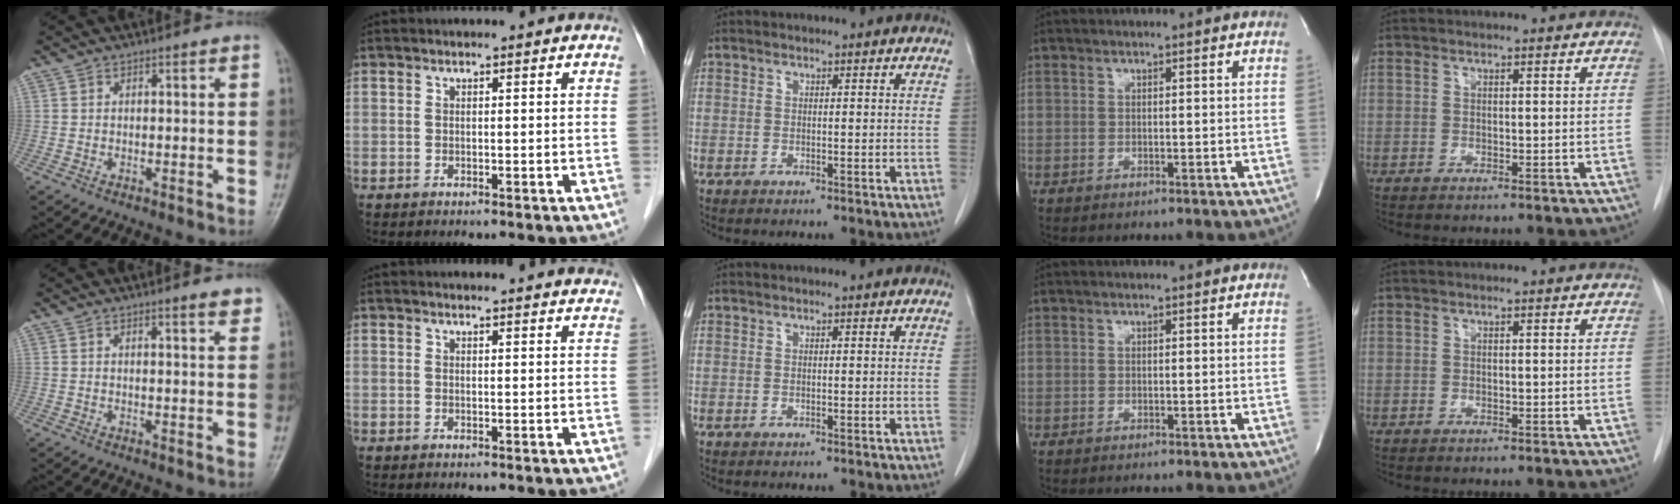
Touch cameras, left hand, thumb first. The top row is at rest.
{"thumb": {"total": 3.0, "force": [2.2, 0.3, 2.0], "torque": [-0.021, -0.012, 0.027]}, "index": {"total": 10.7, "force": [10.4, 1.3, 2.1], "torque": [-0.001, -0.010, 0.092]}}